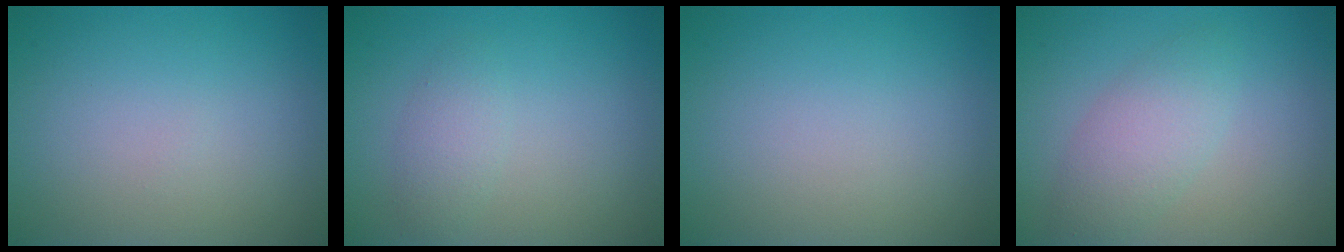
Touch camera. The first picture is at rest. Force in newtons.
{"total": 1.8, "press": 1.8, "slide": 0.1}
{"total": 0.0}
{"total": 3.2, "press": 3.2, "slide": 0.0}